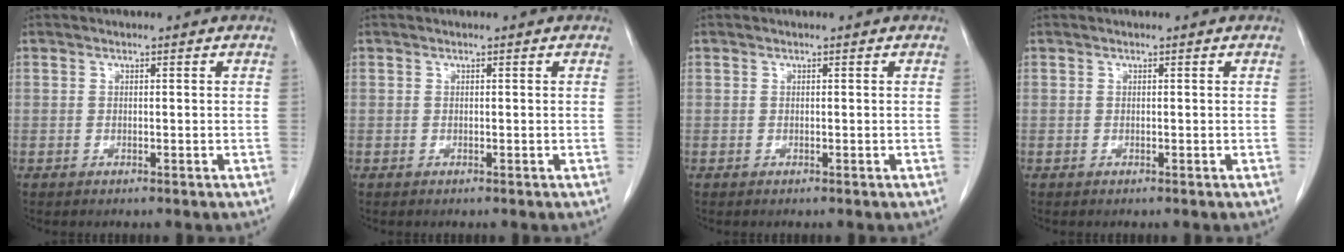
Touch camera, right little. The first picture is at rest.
{"total": 0.0}
{"total": 0.0}
{"total": 0.0}